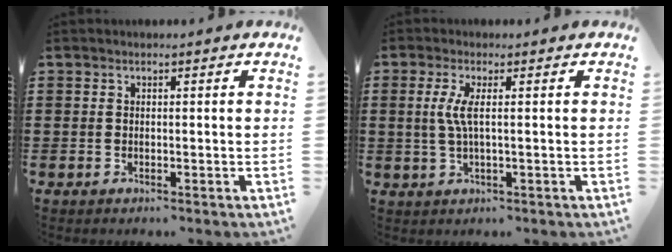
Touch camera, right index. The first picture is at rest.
{"total": 3.5, "force": [0.2, 0.1, 3.5], "torque": [-0.082, -0.011, -0.003]}